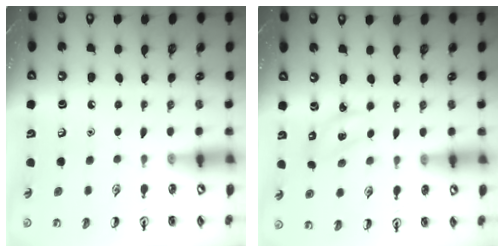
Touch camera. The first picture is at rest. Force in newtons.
{"total": 2.2, "press": 2.1, "slide": 0.7}